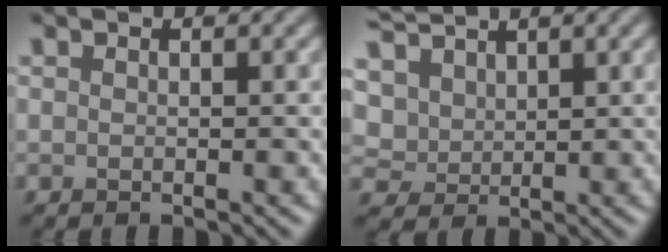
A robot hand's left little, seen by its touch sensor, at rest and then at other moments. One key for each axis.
{"total": 7.5, "fx": 3.7, "fy": 5.2, "fz": 3.9, "tx": -0.113, "ty": 0.022, "tz": 0.060}